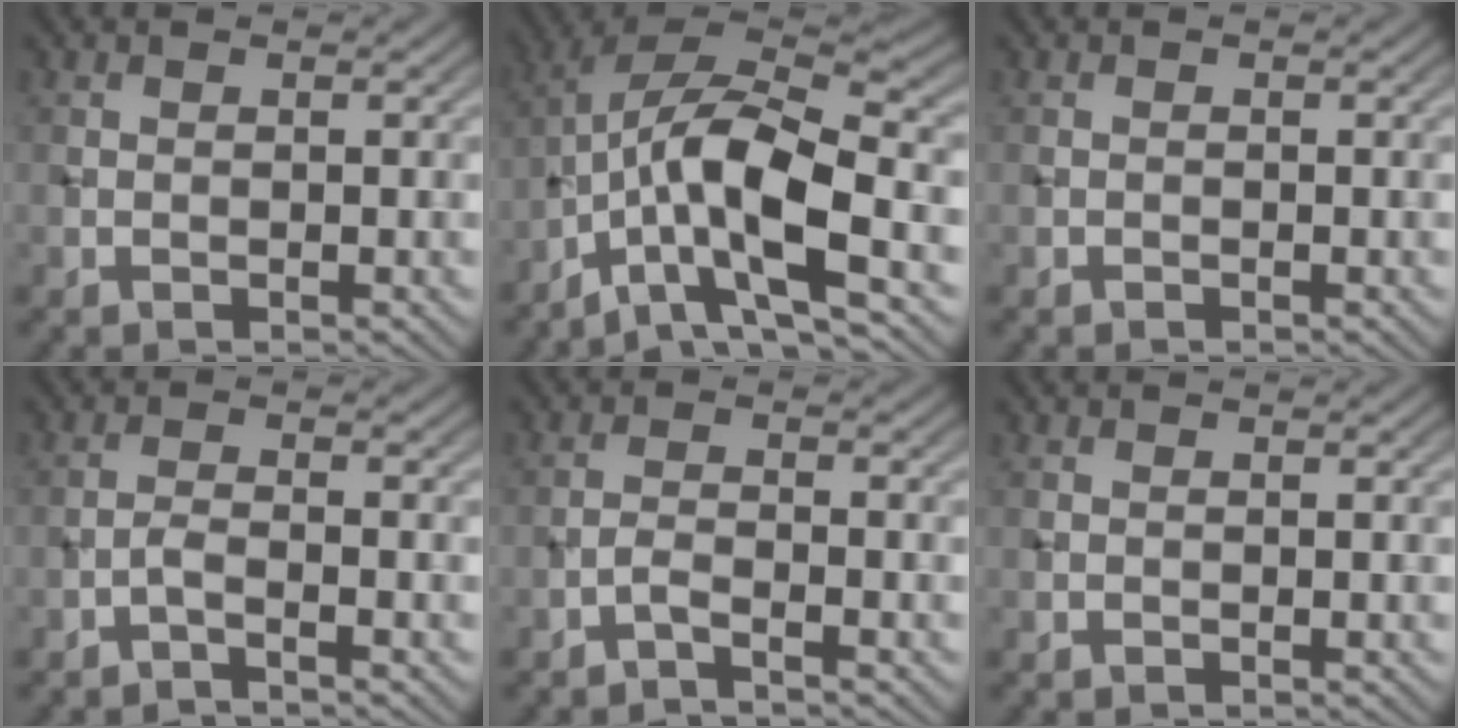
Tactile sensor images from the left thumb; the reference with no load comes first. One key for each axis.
{"total": 13.7, "fx": -4.8, "fy": 4.8, "fz": 11.9, "tx": -0.225, "ty": 0.003, "tz": -0.092}
{"total": 0.0}
{"total": 1.8, "fx": -1.3, "fy": 0.2, "fz": 1.2, "tx": -0.024, "ty": 0.007, "tz": -0.034}
{"total": 1.9, "fx": -1.5, "fy": 0.1, "fz": 1.2, "tx": -0.021, "ty": 0.005, "tz": -0.039}
{"total": 0.0}